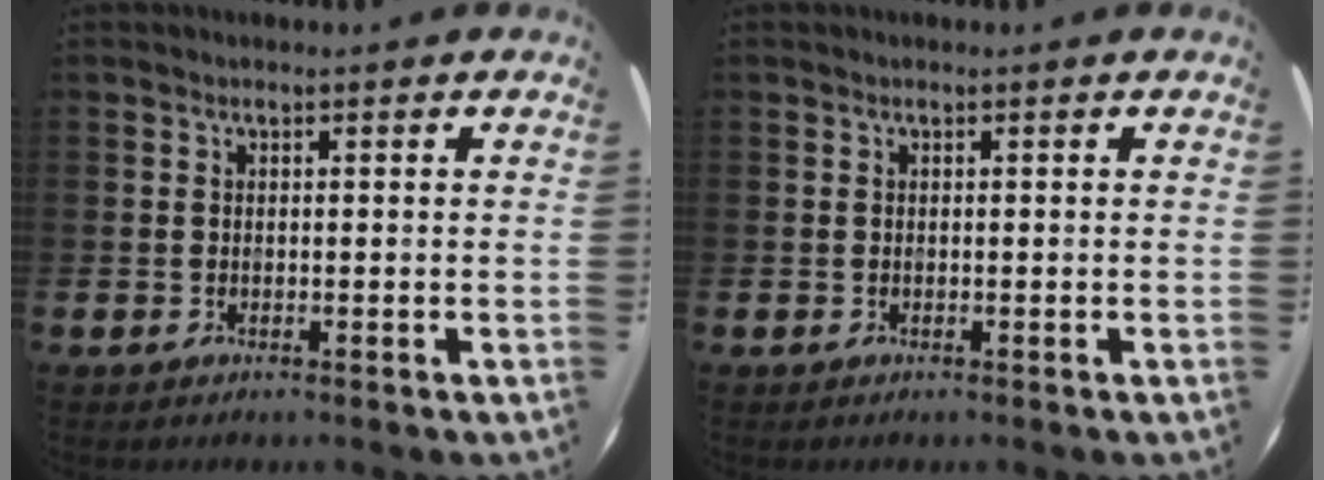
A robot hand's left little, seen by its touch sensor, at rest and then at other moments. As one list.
[{"total": 0.0}]